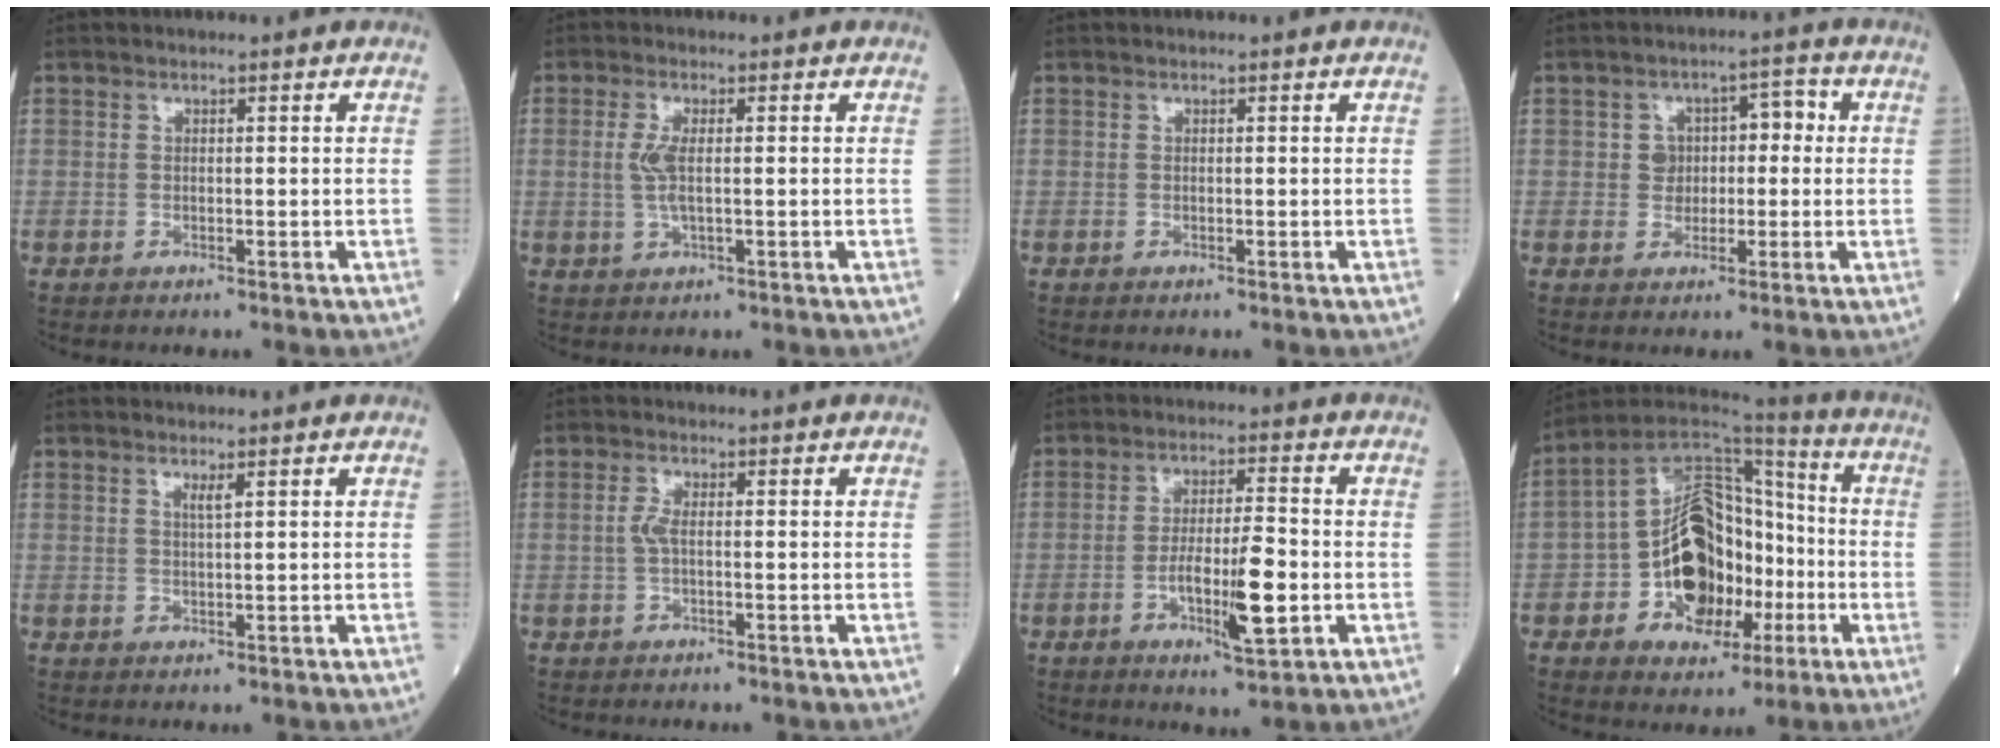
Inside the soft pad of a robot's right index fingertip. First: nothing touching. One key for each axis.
{"total": 3.2, "fx": 0.2, "fy": 0.7, "fz": 3.1, "tx": -0.070, "ty": -0.004, "tz": 0.002}
{"total": 0.0}
{"total": 5.0, "fx": 0.1, "fy": 4.1, "fz": 2.8, "tx": -0.034, "ty": 0.030, "tz": 0.002}
{"total": 1.2, "fx": 0.7, "fy": -0.2, "fz": 0.9, "tx": -0.020, "ty": -0.007, "tz": 0.013}
{"total": 1.9, "fx": -0.1, "fy": 0.4, "fz": 1.9, "tx": -0.045, "ty": 0.001, "tz": -0.003}
{"total": 8.5, "fx": -2.3, "fy": 1.2, "fz": 8.1, "tx": -0.137, "ty": -0.004, "tz": -0.040}
{"total": 16.7, "fx": -4.0, "fy": 10.7, "fz": 12.2, "tx": -0.218, "ty": 0.036, "tz": -0.060}